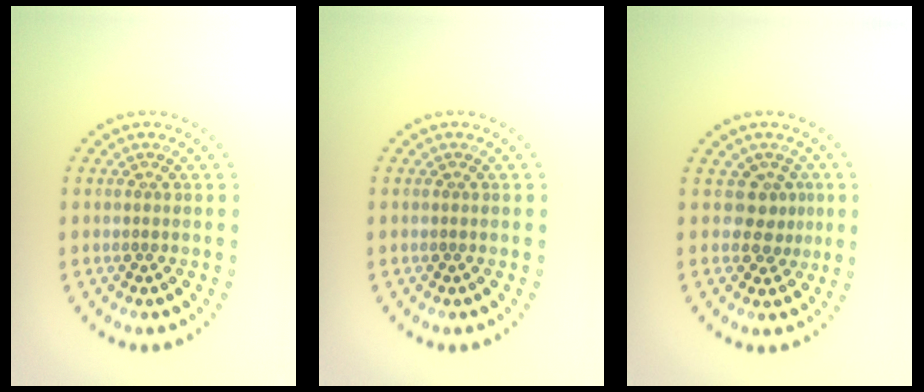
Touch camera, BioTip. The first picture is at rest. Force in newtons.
{"total": 0.0}
{"total": 2.3, "press": 1.5, "slide": 1.7}